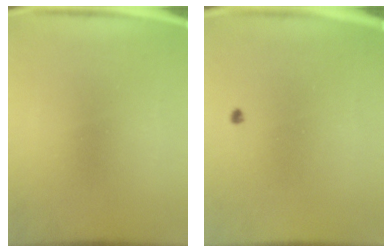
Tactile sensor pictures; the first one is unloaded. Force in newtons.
{"total": 0.7}